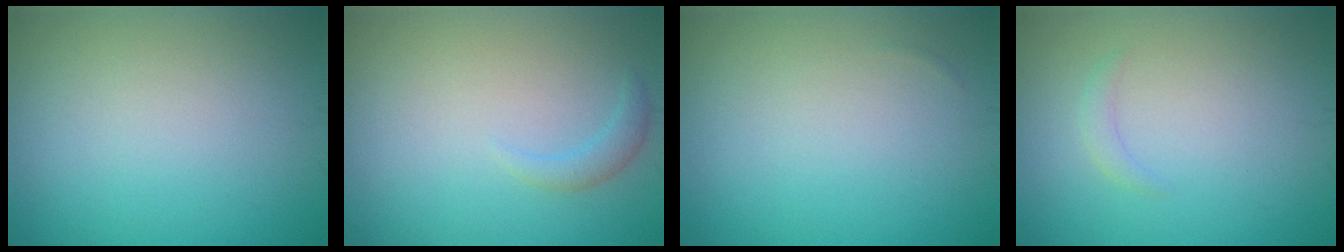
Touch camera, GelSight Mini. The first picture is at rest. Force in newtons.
{"total": 1.2, "press": 1.2, "slide": 0.2}
{"total": 0.0}
{"total": 0.8, "press": 0.8, "slide": 0.1}